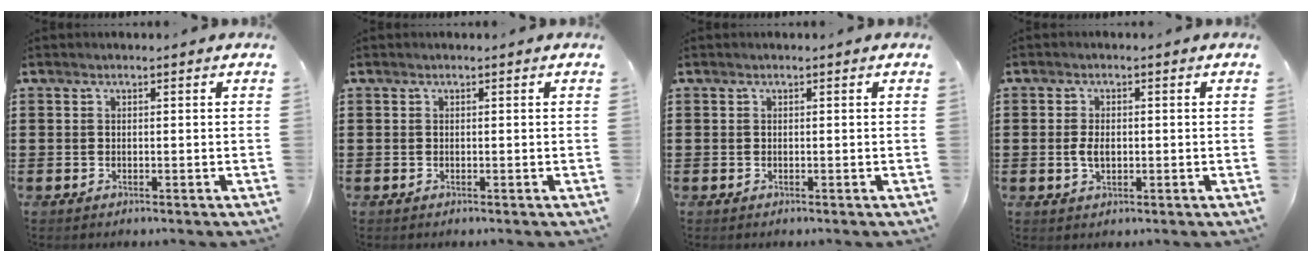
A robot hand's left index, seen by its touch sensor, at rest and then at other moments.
{"total": 0.0}
{"total": 0.0}
{"total": 3.1, "force": [-0.1, 1.6, 2.6], "torque": [-0.058, 0.002, -0.005]}